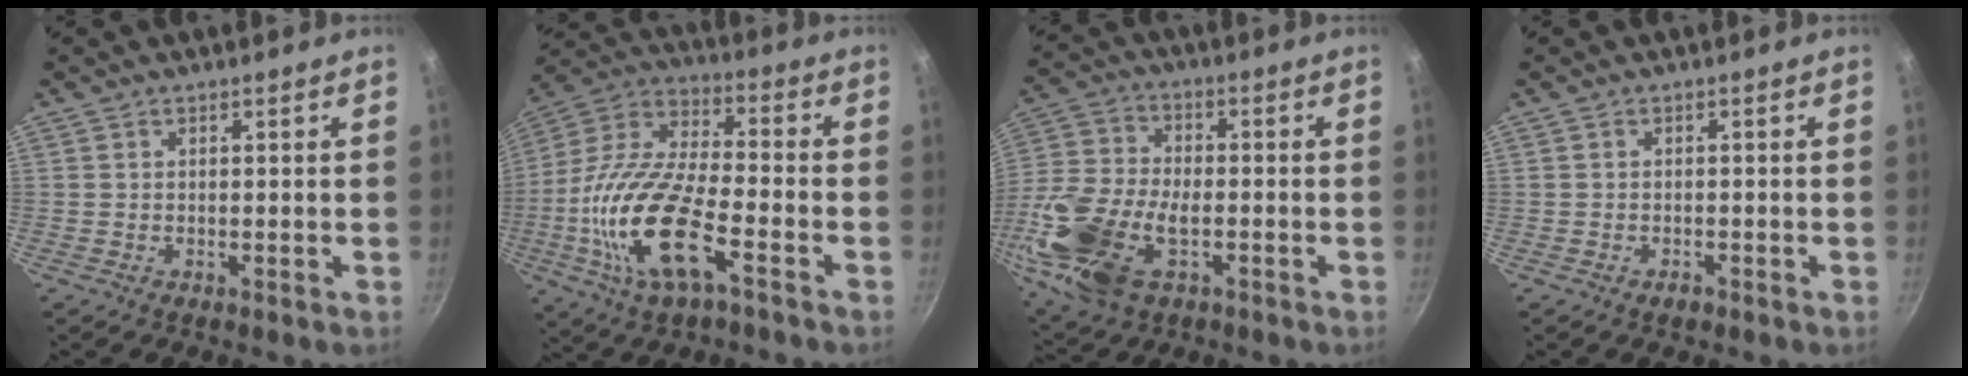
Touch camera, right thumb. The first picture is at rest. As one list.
[{"total": 20.5, "force": [-7.0, 8.2, 17.5], "torque": [-0.342, 0.027, -0.149]}, {"total": 19.1, "force": [-5.5, 10.9, 14.6], "torque": [-0.313, 0.012, -0.108]}, {"total": 1.3, "force": [-0.9, 0.6, 0.7], "torque": [-0.012, 0.009, -0.012]}]